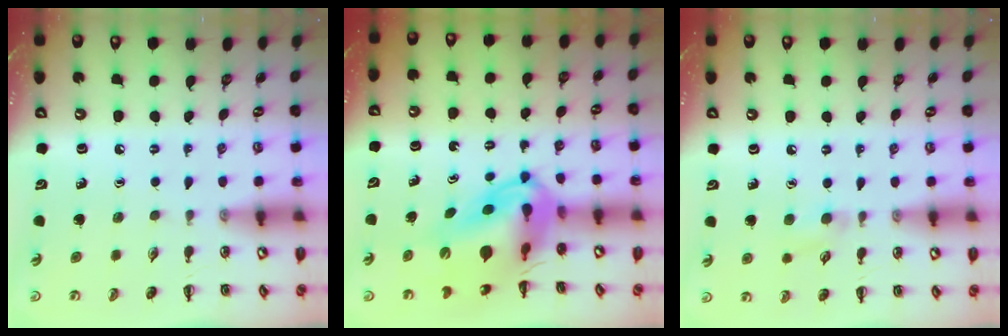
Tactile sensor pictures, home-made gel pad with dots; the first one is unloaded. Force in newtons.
{"total": 10.6, "press": 10.1, "slide": 3.2}
{"total": 7.2, "press": 6.8, "slide": 2.3}